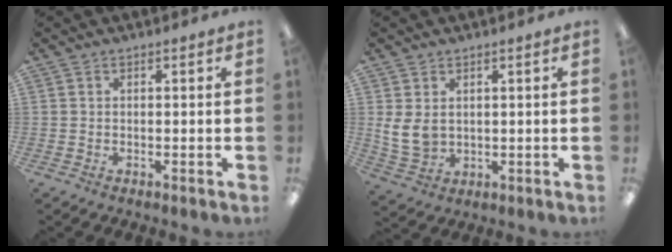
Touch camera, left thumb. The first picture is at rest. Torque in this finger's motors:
{"motor_torque": [-0.14, 0.28, 0.20, -0.25, 0.02]}